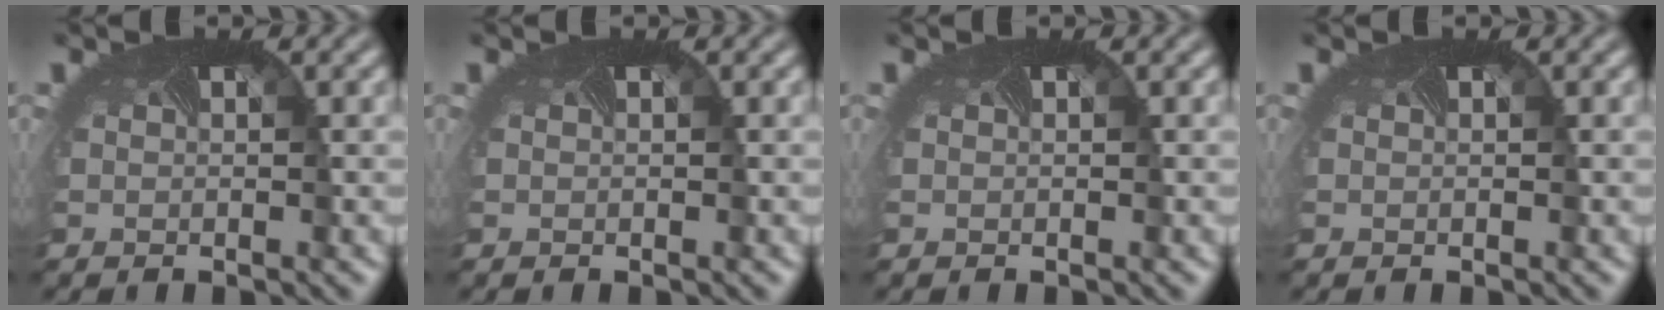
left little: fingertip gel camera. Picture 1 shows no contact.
{"total": 0.0}
{"total": 0.0}
{"total": 0.0}